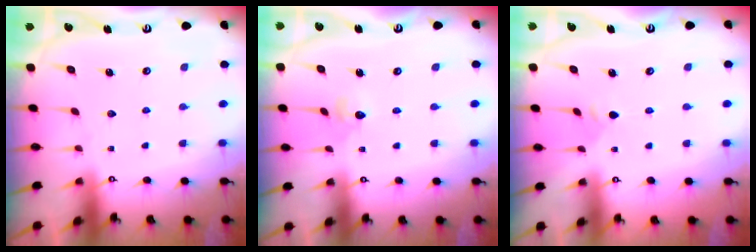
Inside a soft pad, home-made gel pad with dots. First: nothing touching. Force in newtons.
{"total": 3.6, "press": 3.5, "slide": 0.4}
{"total": 2.9, "press": 2.8, "slide": 0.6}